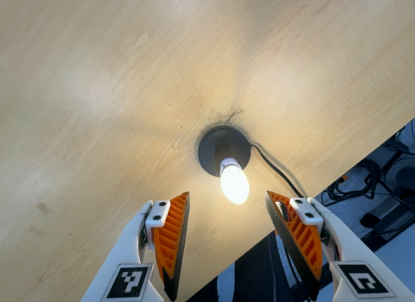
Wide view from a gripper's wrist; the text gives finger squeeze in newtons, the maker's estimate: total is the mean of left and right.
{"total": 0.0}